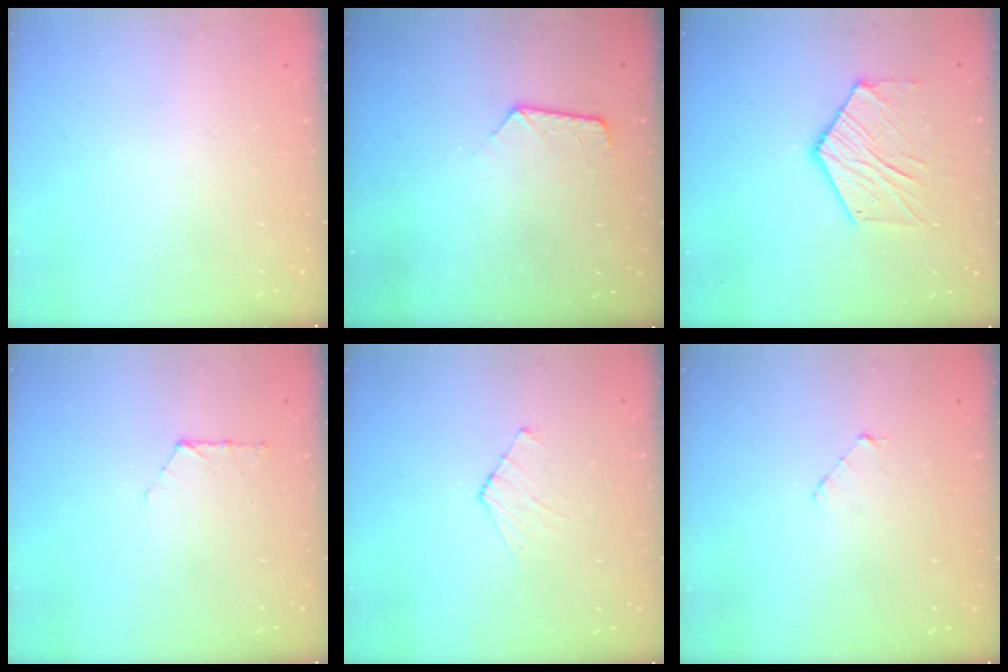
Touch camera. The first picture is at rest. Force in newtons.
{"total": 9.1, "press": 9.1, "slide": 0.8}
{"total": 11.4, "press": 11.4, "slide": 0.9}
{"total": 6.8, "press": 6.7, "slide": 0.6}
{"total": 4.4, "press": 4.4, "slide": 0.4}
{"total": 3.3, "press": 3.3, "slide": 0.3}